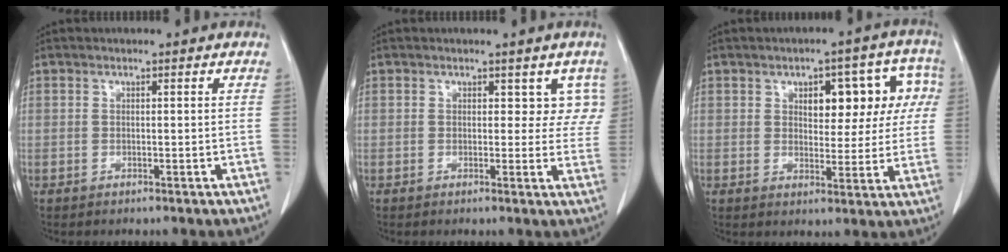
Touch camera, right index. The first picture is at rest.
{"total": 3.9, "force": [2.0, 2.7, 2.0], "torque": [0.009, 0.001, 0.014]}
{"total": 10.1, "force": [3.0, 5.1, 8.2], "torque": [-0.089, 0.037, 0.038]}